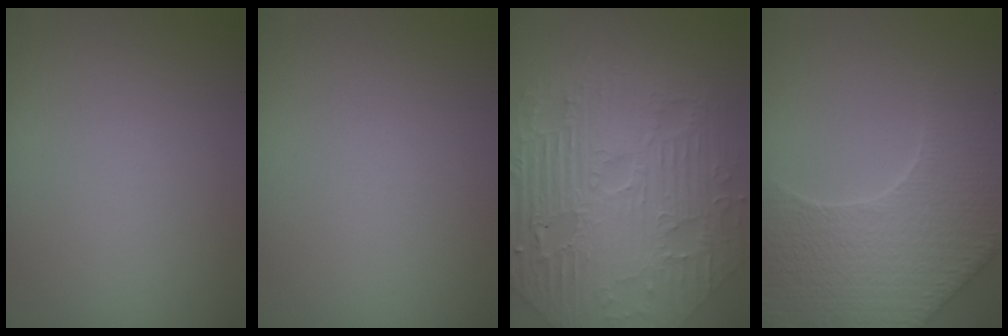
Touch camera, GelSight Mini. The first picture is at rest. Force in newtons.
{"total": 0.0}
{"total": 11.5, "press": 7.9, "slide": 8.4}
{"total": 7.5, "press": 6.2, "slide": 4.2}